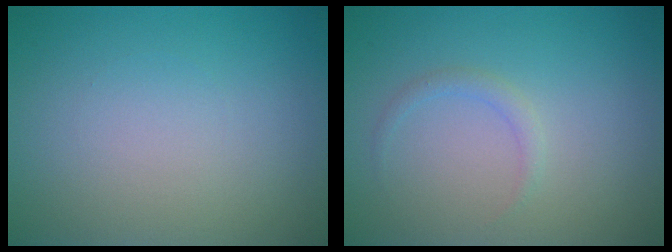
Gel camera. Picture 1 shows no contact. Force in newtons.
{"total": 1.0, "press": 1.0, "slide": 0.0}